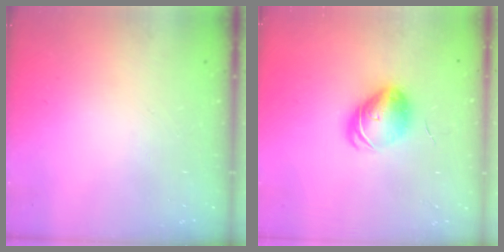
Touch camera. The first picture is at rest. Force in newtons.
{"total": 9.3, "press": 9.2, "slide": 1.3}